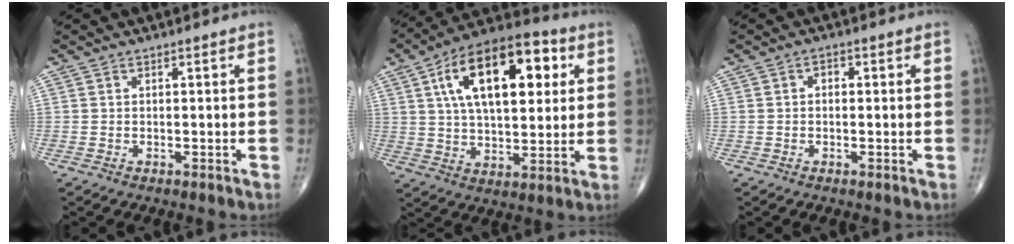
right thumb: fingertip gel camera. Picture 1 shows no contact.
{"total": 21.5, "force": [6.6, 10.7, 17.5], "torque": [-0.258, 0.006, 0.098]}
{"total": 1.5, "force": [0.2, 1.0, 1.0], "torque": [-0.009, 0.008, -0.001]}